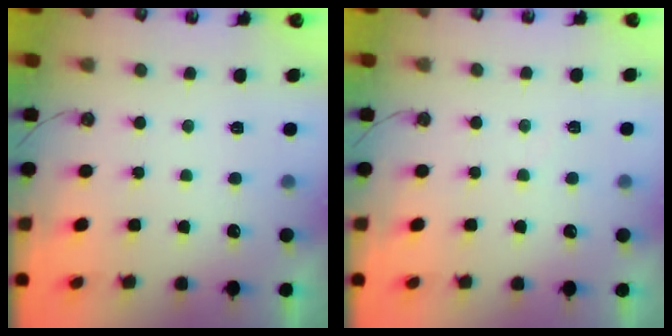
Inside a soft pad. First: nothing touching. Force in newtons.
{"total": 3.9, "press": 3.9, "slide": 0.5}